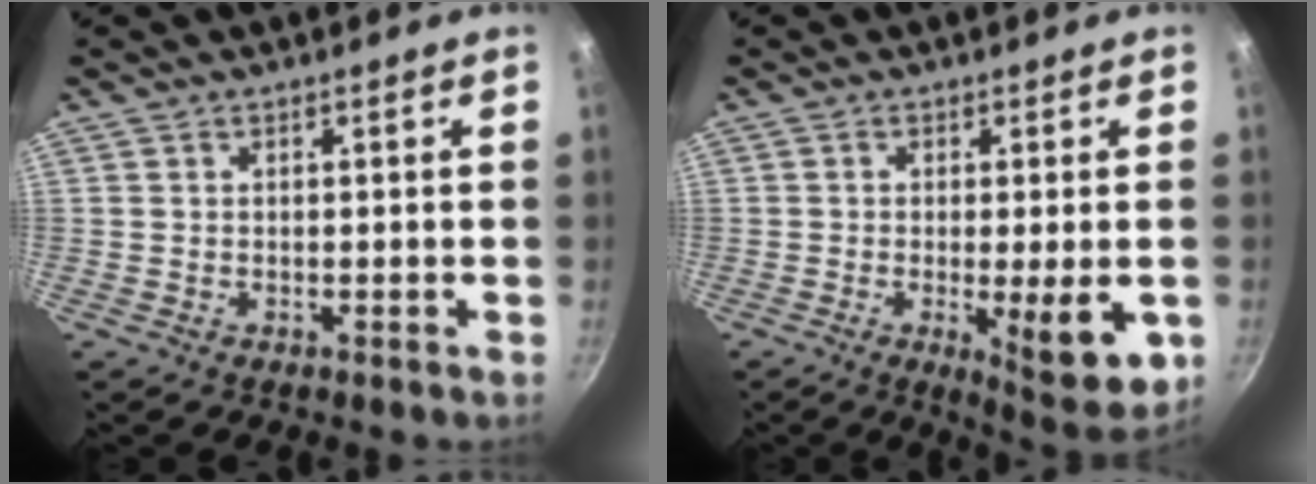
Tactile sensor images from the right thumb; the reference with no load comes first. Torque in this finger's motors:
{"motor_torque": [-0.12, 0.25, -0.17, -0.13, 0.07]}